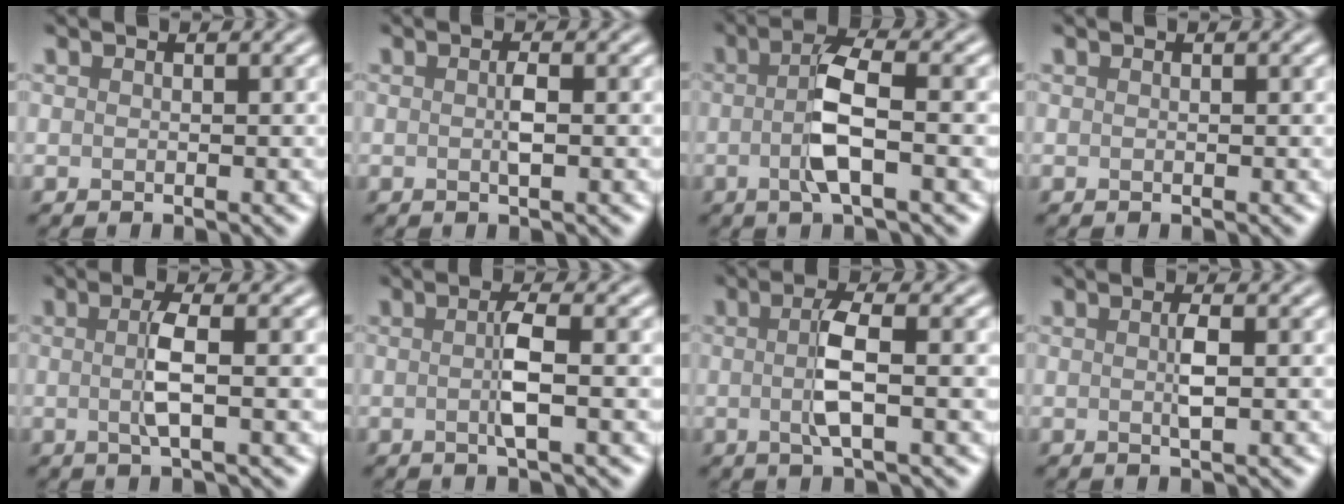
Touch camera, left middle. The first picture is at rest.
{"total": 1.3, "force": [0.0, 0.2, 1.3], "torque": [-0.024, 0.000, 0.000]}
{"total": 4.6, "force": [-0.6, 1.1, 4.4], "torque": [-0.088, 0.004, -0.017]}
{"total": 0.0}
{"total": 3.3, "force": [0.0, 0.6, 3.2], "torque": [-0.062, 0.000, 0.000]}
{"total": 2.6, "force": [-0.1, 0.3, 2.6], "torque": [-0.050, -0.002, -0.005]}
{"total": 3.8, "force": [0.0, 0.8, 3.7], "torque": [-0.071, 0.001, 0.000]}
{"total": 1.6, "force": [0.1, 0.2, 1.6], "torque": [-0.029, 0.001, 0.001]}